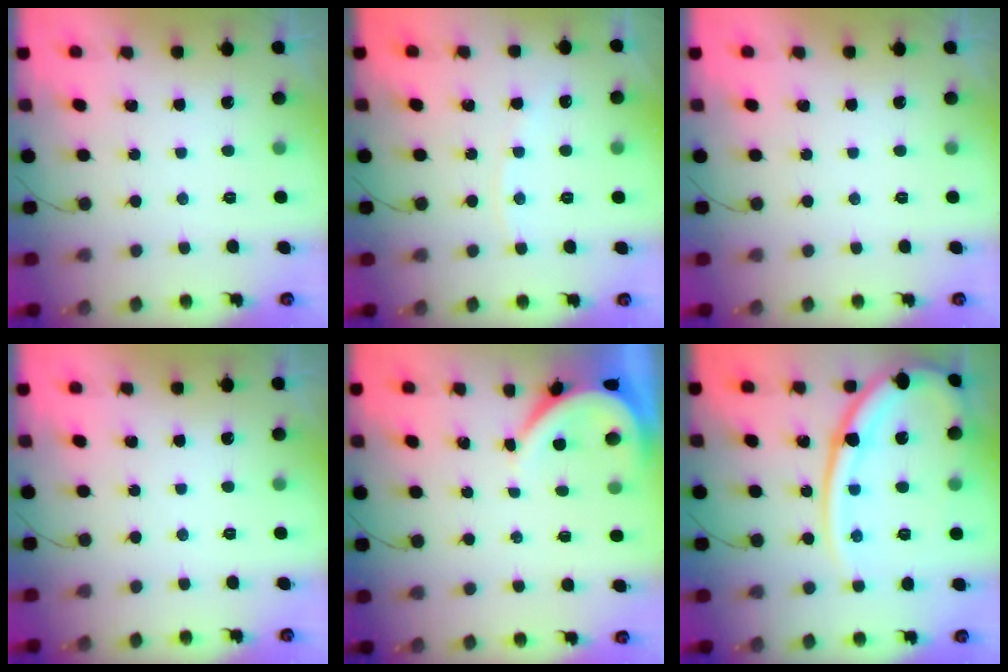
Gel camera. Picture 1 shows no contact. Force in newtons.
{"total": 4.2, "press": 4.2, "slide": 0.6}
{"total": 0.0}
{"total": 0.0}
{"total": 3.9, "press": 3.8, "slide": 0.5}
{"total": 17.5, "press": 17.4, "slide": 1.7}